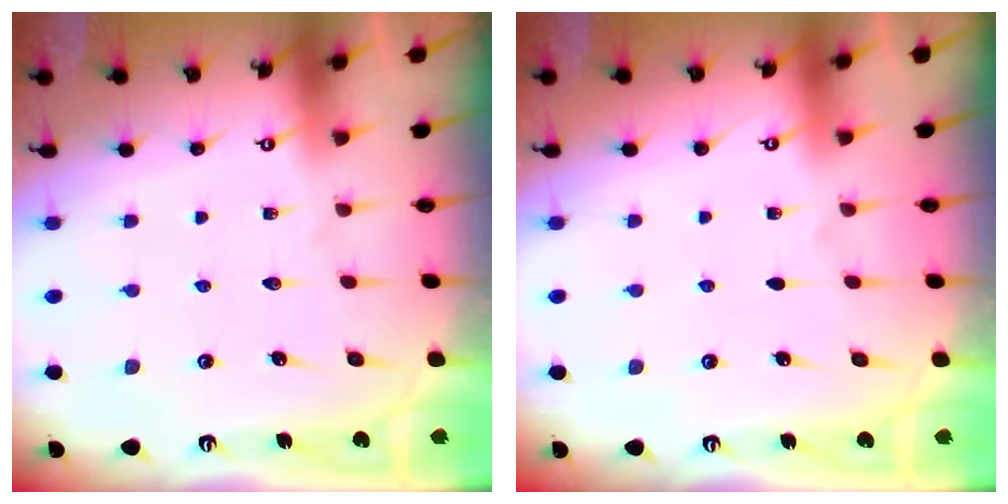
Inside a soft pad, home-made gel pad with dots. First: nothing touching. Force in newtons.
{"total": 0.0}